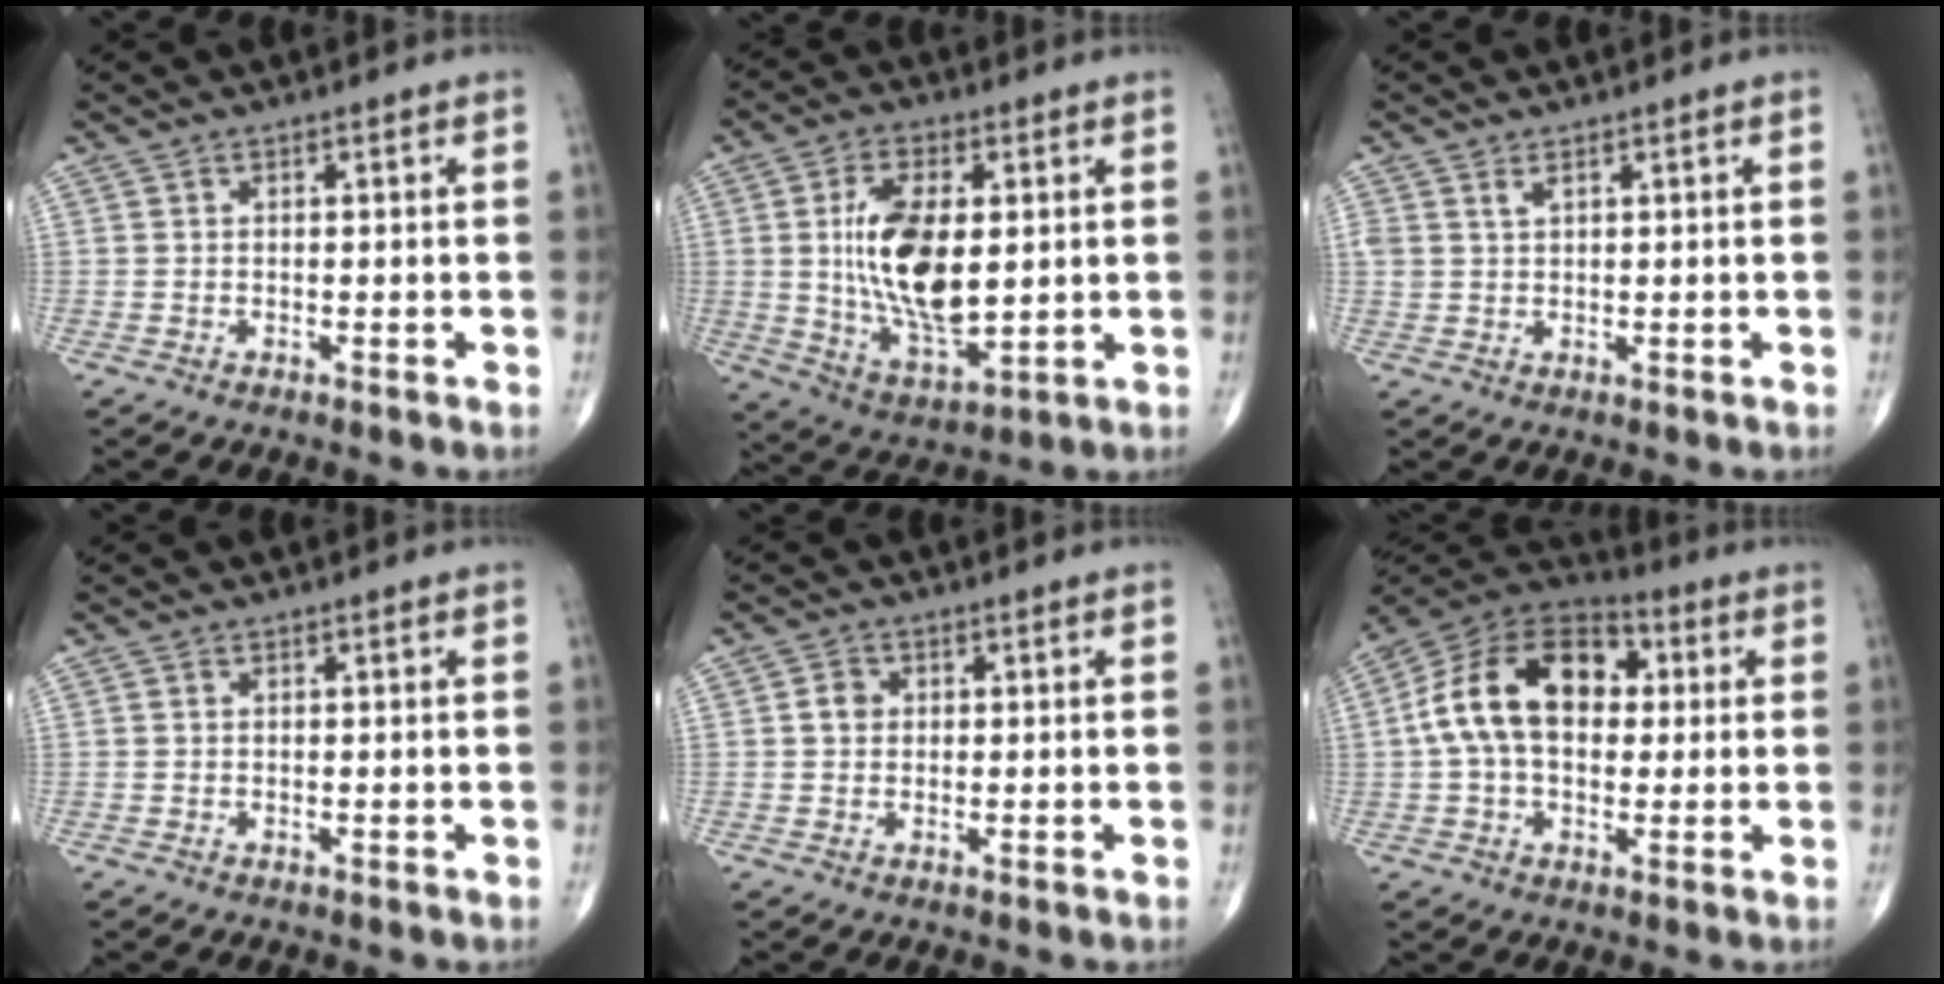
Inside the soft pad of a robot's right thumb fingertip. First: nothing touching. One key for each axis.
{"total": 16.3, "fx": 1.6, "fy": 8.1, "fz": 14.0, "tx": -0.248, "ty": -0.017, "tz": 0.038}
{"total": 1.8, "fx": 1.2, "fy": 0.9, "fz": 1.1, "tx": -0.020, "ty": -0.003, "tz": 0.028}
{"total": 0.0}
{"total": 2.5, "fx": 0.3, "fy": 2.2, "fz": 1.2, "tx": -0.012, "ty": 0.005, "tz": 0.001}
{"total": 18.2, "fx": 2.4, "fy": 11.9, "fz": 13.6, "tx": -0.224, "ty": 0.031, "tz": 0.032}